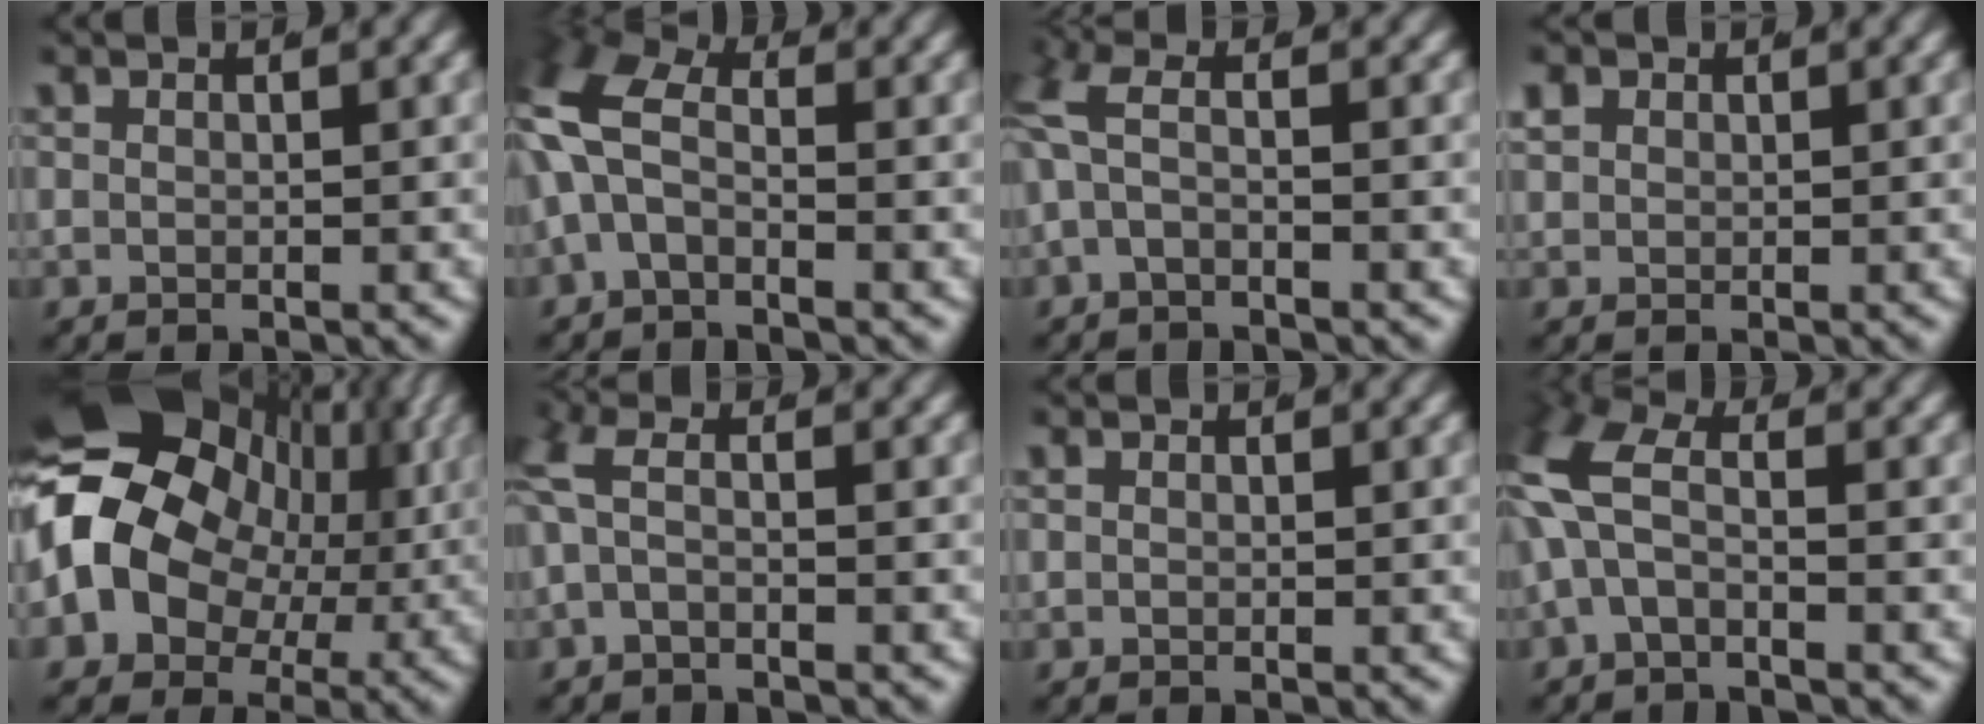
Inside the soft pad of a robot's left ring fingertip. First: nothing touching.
{"total": 5.2, "force": [0.8, 3.6, 3.6], "torque": [-0.100, -0.010, 0.011]}
{"total": 2.4, "force": [-0.2, 1.2, 2.1], "torque": [-0.060, -0.009, 0.000]}
{"total": 1.4, "force": [0.6, 1.1, 0.5], "torque": [-0.018, -0.002, 0.018]}
{"total": 20.6, "force": [2.9, 16.2, 12.3], "torque": [-0.251, -0.017, 0.033]}
{"total": 2.1, "force": [-0.2, 0.9, 1.9], "torque": [-0.048, -0.002, -0.002]}
{"total": 0.0}
{"total": 4.2, "force": [0.5, 2.5, 3.3], "torque": [-0.094, -0.012, 0.013]}